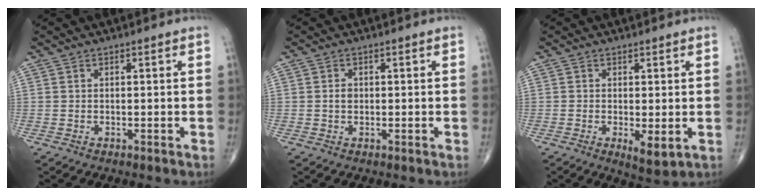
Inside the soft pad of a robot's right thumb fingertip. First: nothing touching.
{"total": 1.5, "force": [0.0, 1.1, 1.0], "torque": [-0.014, 0.003, 0.000]}
{"total": 4.3, "force": [-0.8, 1.5, 3.9], "torque": [-0.062, -0.015, -0.011]}